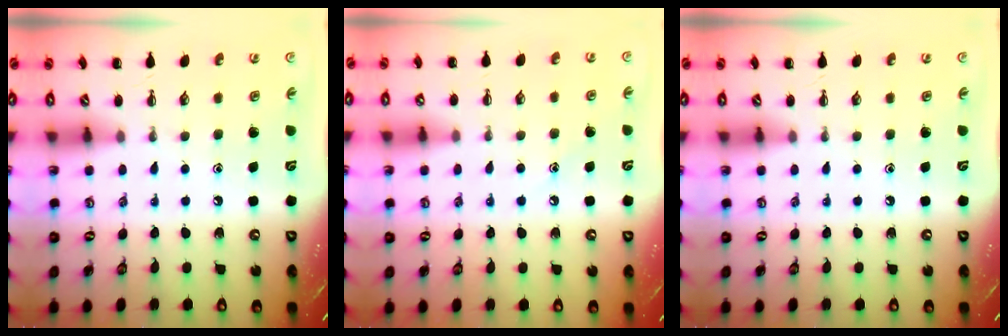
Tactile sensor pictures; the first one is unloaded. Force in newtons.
{"total": 7.9, "press": 7.5, "slide": 2.3}
{"total": 0.0}